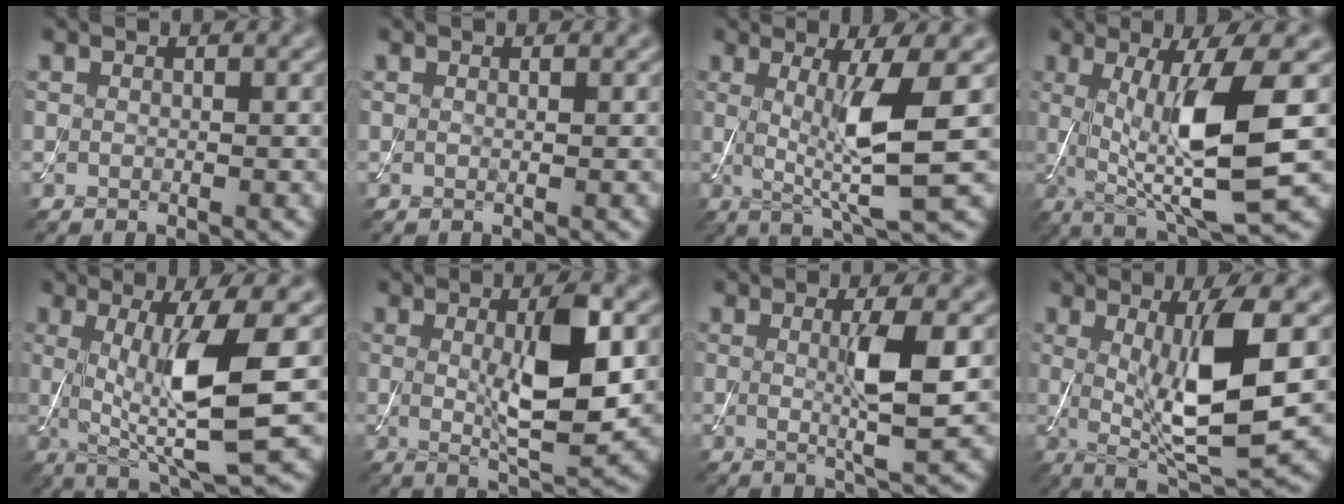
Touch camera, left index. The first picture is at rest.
{"total": 0.0}
{"total": 6.6, "force": [0.5, 1.0, 6.5], "torque": [-0.112, -0.008, 0.011]}
{"total": 9.8, "force": [0.2, 2.0, 9.6], "torque": [-0.158, -0.011, 0.013]}
{"total": 8.7, "force": [0.3, 1.6, 8.6], "torque": [-0.141, -0.012, 0.014]}
{"total": 7.3, "force": [0.7, 1.8, 7.0], "torque": [-0.114, -0.007, 0.016]}
{"total": 4.4, "force": [0.3, 0.6, 4.4], "torque": [-0.080, -0.007, 0.005]}
{"total": 9.1, "force": [0.8, 2.3, 8.8], "torque": [-0.147, -0.015, 0.023]}